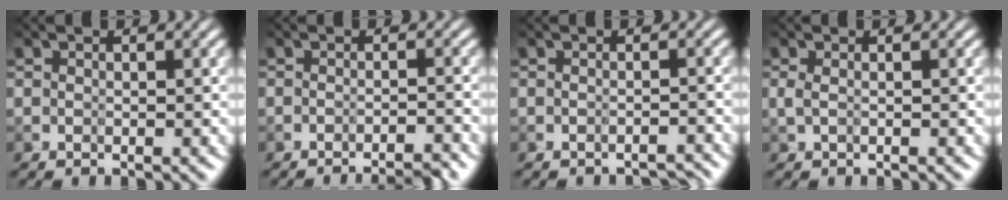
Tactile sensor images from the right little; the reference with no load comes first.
{"total": 4.0, "force": [-3.8, -1.3, -0.6], "torque": [0.027, 0.000, -0.055]}
{"total": 2.7, "force": [-2.0, -0.8, -1.6], "torque": [0.043, 0.003, -0.035]}
{"total": 0.5, "force": [-0.2, -0.2, 0.5], "torque": [-0.022, 0.001, 0.000]}